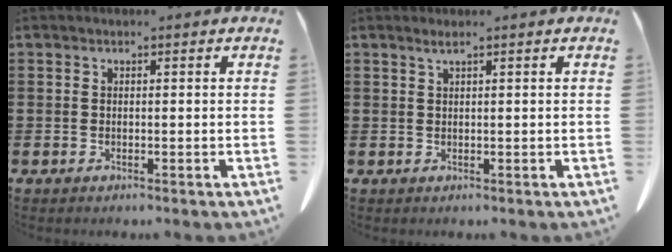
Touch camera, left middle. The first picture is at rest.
{"total": 1.0, "force": [0.7, -0.2, 0.8], "torque": [-0.015, -0.003, 0.013]}